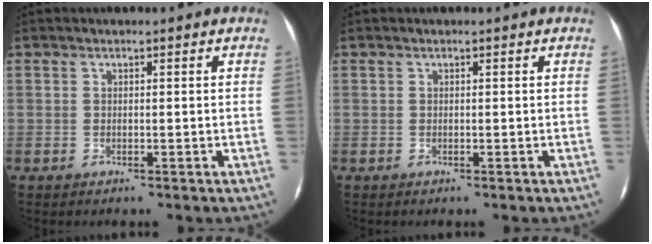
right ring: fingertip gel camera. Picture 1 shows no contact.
{"total": 0.0}